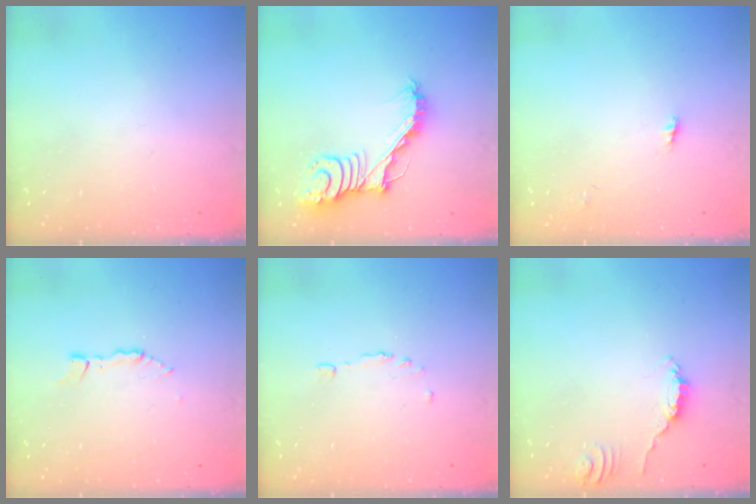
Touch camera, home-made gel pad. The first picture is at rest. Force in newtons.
{"total": 15.6, "press": 15.6, "slide": 0.5}
{"total": 2.9, "press": 2.9, "slide": 0.3}
{"total": 2.0, "press": 2.0, "slide": 0.2}
{"total": 1.1, "press": 0.8, "slide": 0.7}
{"total": 2.6, "press": 2.6, "slide": 0.4}